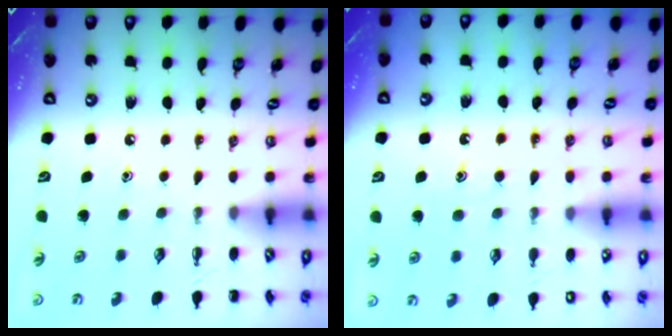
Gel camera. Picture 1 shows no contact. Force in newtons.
{"total": 11.8, "press": 11.8, "slide": 0.7}